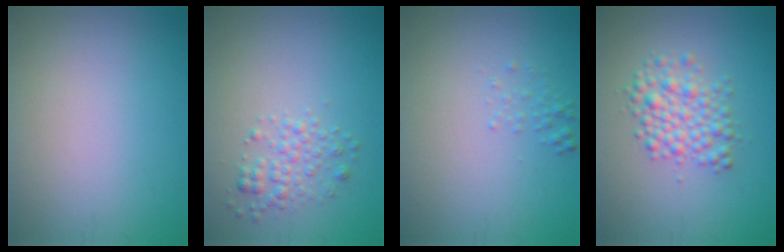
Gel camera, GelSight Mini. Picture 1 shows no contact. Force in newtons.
{"total": 2.0, "press": 2.0, "slide": 0.1}
{"total": 1.0, "press": 1.0, "slide": 0.0}
{"total": 3.6, "press": 3.6, "slide": 0.1}